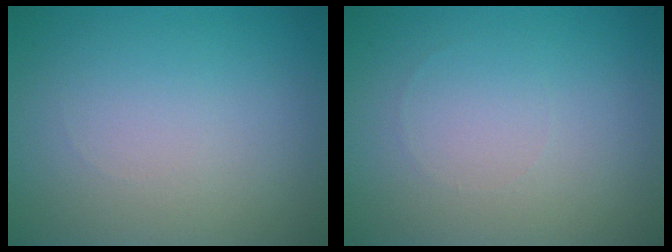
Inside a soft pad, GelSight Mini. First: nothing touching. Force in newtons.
{"total": 0.0}